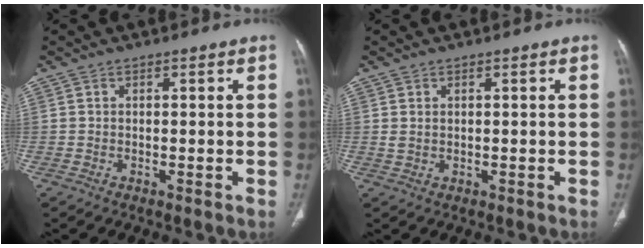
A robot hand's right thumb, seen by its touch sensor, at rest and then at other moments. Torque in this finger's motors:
{"motor_torque": [0.77, 0.73, -0.03, -0.36, 0.09]}